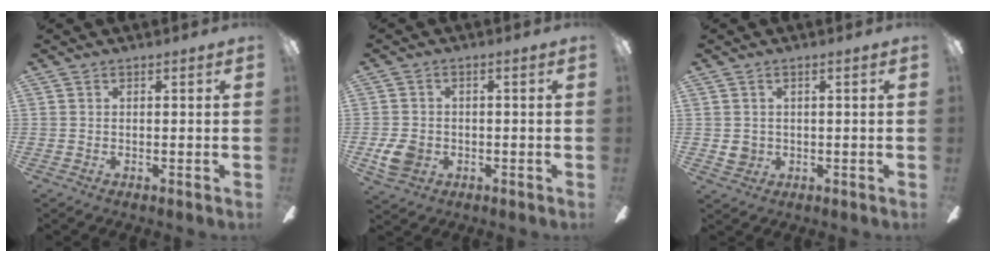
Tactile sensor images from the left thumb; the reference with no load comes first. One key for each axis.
{"total": 5.9, "fx": -1.5, "fy": 4.5, "fz": 3.4, "tx": -0.065, "ty": 0.005, "tz": -0.027}
{"total": 2.5, "fx": 0.3, "fy": 2.2, "fz": 1.2, "tx": -0.015, "ty": 0.002, "tz": 0.003}